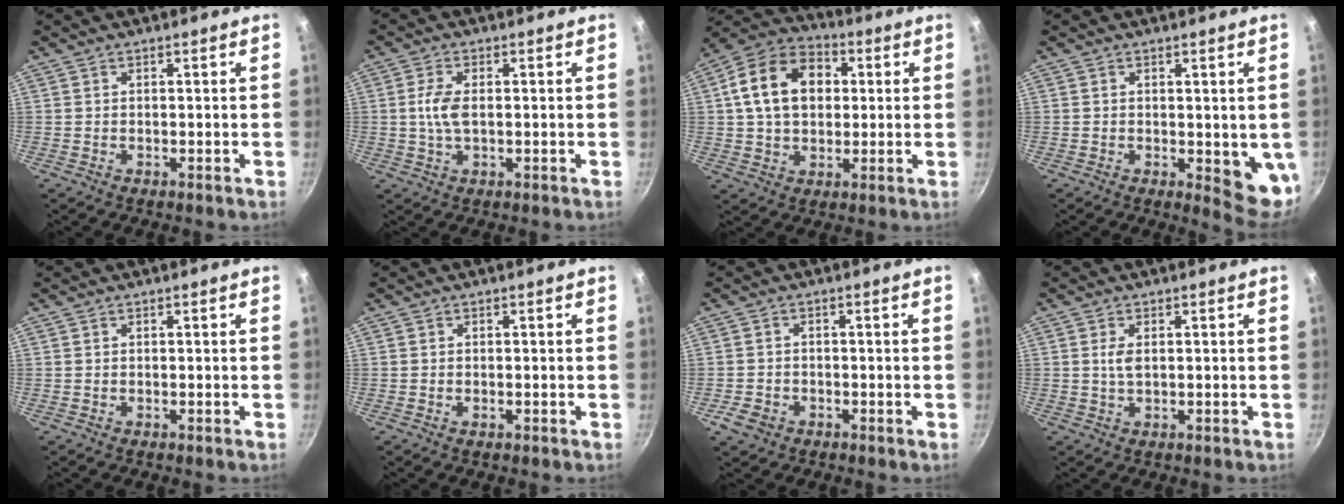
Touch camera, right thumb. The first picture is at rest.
{"total": 4.8, "force": [0.2, 2.4, 4.1], "torque": [-0.087, 0.004, 0.000]}
{"total": 15.3, "force": [2.7, 11.1, 10.1], "torque": [-0.150, 0.024, 0.033]}
{"total": 6.5, "force": [0.1, 2.9, 5.8], "torque": [-0.059, -0.010, 0.008]}
{"total": 0.0}
{"total": 0.6, "force": [-0.2, 0.3, 0.4], "torque": [-0.007, 0.001, -0.003]}
{"total": 3.4, "force": [-1.7, 2.5, 1.6], "torque": [-0.031, 0.013, -0.029]}
{"total": 2.3, "force": [0.4, 1.1, 2.0], "torque": [-0.037, -0.001, 0.009]}